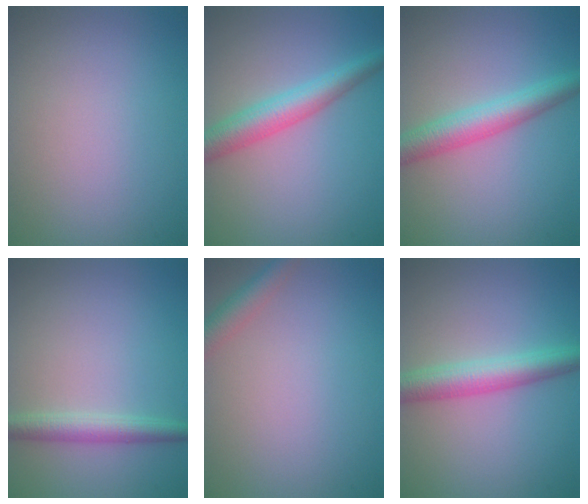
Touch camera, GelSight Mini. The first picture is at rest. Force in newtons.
{"total": 4.5, "press": 4.5, "slide": 0.1}
{"total": 4.3, "press": 4.3, "slide": 0.0}
{"total": 2.7, "press": 2.7, "slide": 0.0}
{"total": 2.3, "press": 2.3, "slide": 0.1}
{"total": 4.3, "press": 4.3, "slide": 0.1}